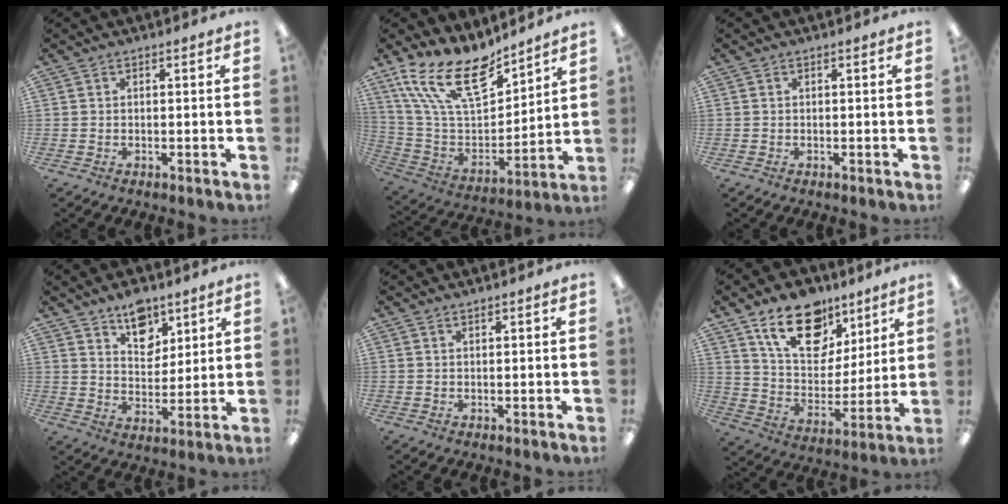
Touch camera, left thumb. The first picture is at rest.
{"total": 19.7, "force": [13.7, 8.1, 11.5], "torque": [-0.231, -0.083, 0.247]}
{"total": 0.0}
{"total": 9.9, "force": [7.1, 5.8, 3.8], "torque": [-0.044, -0.041, 0.126]}
{"total": 0.7, "force": [0.7, 0.1, 0.1], "torque": [-0.002, 0.000, 0.014]}
{"total": 18.3, "force": [11.6, 11.0, 8.9], "torque": [-0.141, -0.054, 0.207]}